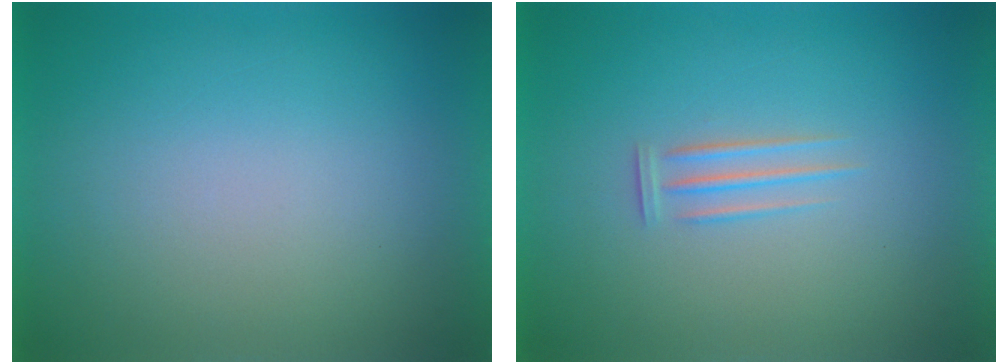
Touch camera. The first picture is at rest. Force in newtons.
{"total": 1.3}